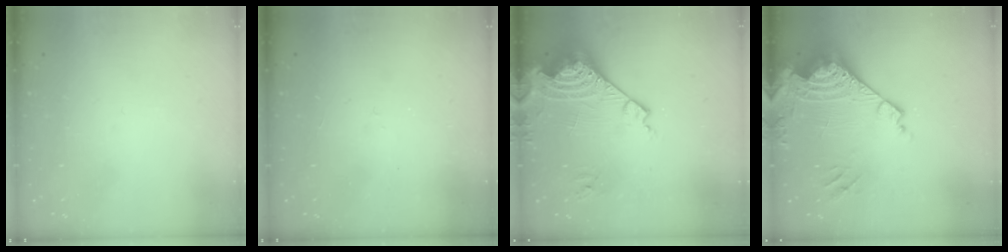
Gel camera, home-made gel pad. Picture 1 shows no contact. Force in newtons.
{"total": 5.6, "press": 5.6, "slide": 0.7}
{"total": 16.0, "press": 15.9, "slide": 2.2}
{"total": 19.0, "press": 18.8, "slide": 2.5}